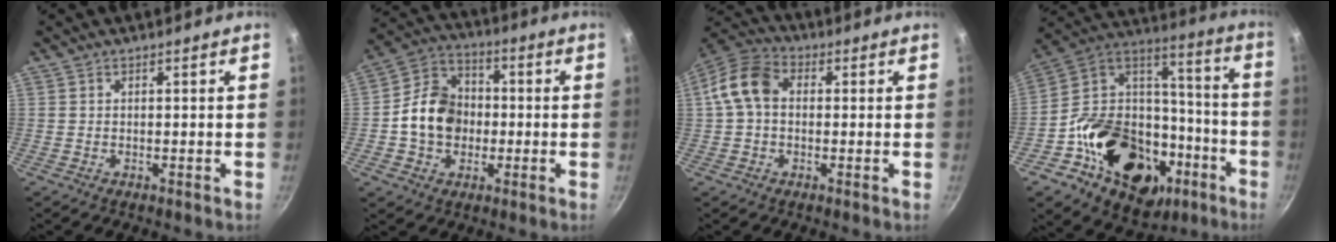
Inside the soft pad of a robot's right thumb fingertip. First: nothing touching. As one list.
[{"total": 12.3, "force": [-1.0, 10.1, 6.9], "torque": [-0.089, 0.025, -0.032]}, {"total": 9.0, "force": [0.7, 6.6, 6.1], "torque": [-0.102, 0.027, -0.004]}, {"total": 31.3, "force": [-12.6, 22.2, 18.2], "torque": [-0.259, 0.089, -0.192]}]